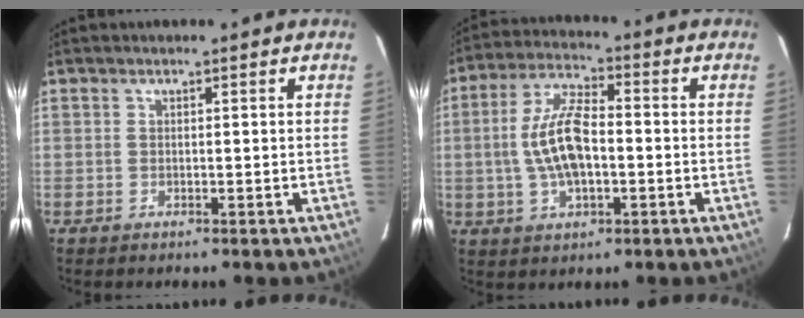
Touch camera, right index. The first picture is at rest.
{"total": 11.4, "force": [-1.2, 5.0, 10.2], "torque": [-0.208, 0.009, -0.019]}